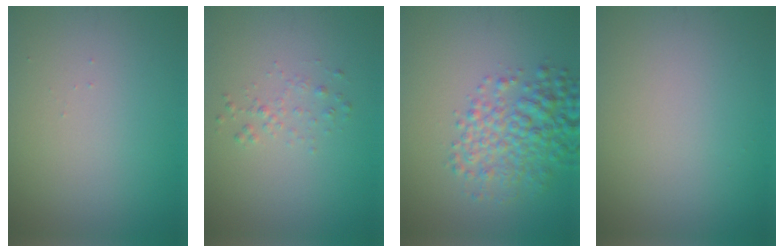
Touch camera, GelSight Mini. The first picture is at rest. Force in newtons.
{"total": 1.1, "press": 1.1, "slide": 0.1}
{"total": 4.9, "press": 4.9, "slide": 0.1}
{"total": 0.0}